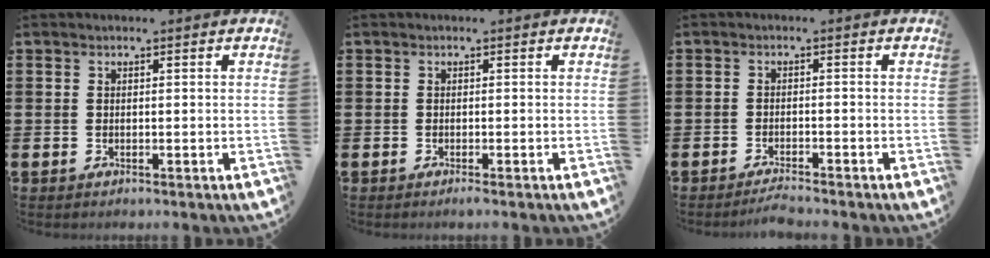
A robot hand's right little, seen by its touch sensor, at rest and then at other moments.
{"total": 0.5, "force": [-0.3, 0.0, 0.4], "torque": [-0.006, -0.002, -0.006]}
{"total": 1.6, "force": [-1.5, -0.1, 0.5], "torque": [-0.010, 0.002, -0.029]}